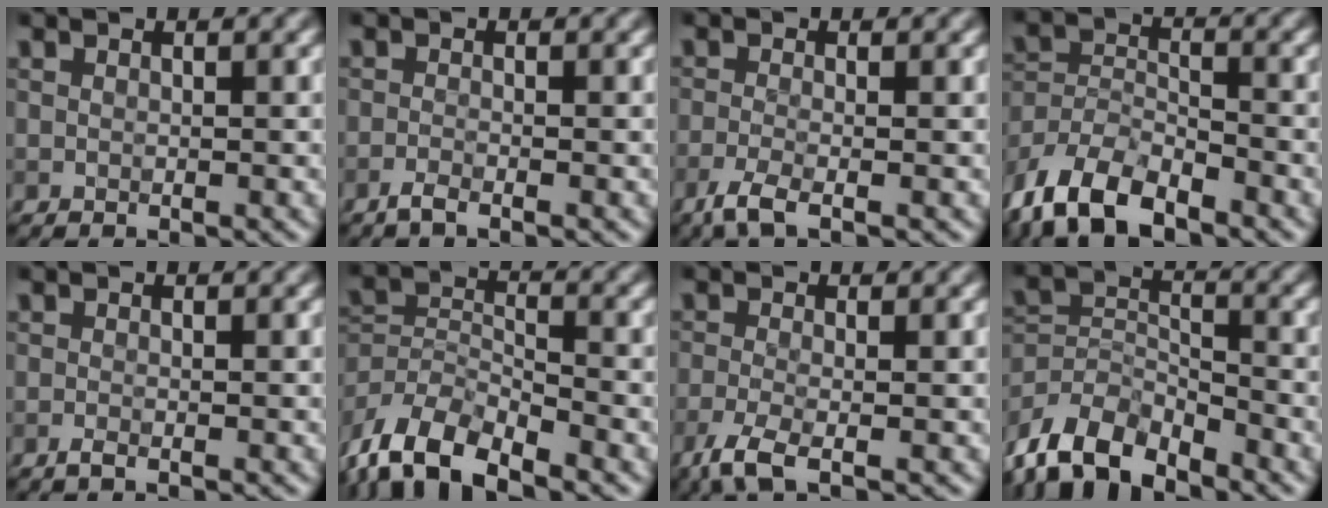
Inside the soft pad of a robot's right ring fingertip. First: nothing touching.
{"total": 1.3, "force": [-0.9, 0.3, 0.9], "torque": [-0.015, 0.000, -0.024]}
{"total": 2.7, "force": [-1.6, 0.7, 2.1], "torque": [-0.041, -0.007, -0.044]}
{"total": 8.7, "force": [-6.3, 3.8, 4.6], "torque": [-0.088, -0.004, -0.130]}
{"total": 0.8, "force": [-0.5, 0.2, 0.6], "torque": [-0.012, -0.002, -0.010]}
{"total": 8.2, "force": [-5.7, 3.5, 4.8], "torque": [-0.088, -0.005, -0.120]}
{"total": 3.4, "force": [-1.9, 0.9, 2.6], "torque": [-0.054, -0.009, -0.049]}
{"total": 8.0, "force": [-6.1, 3.4, 3.9], "torque": [-0.078, -0.006, -0.127]}